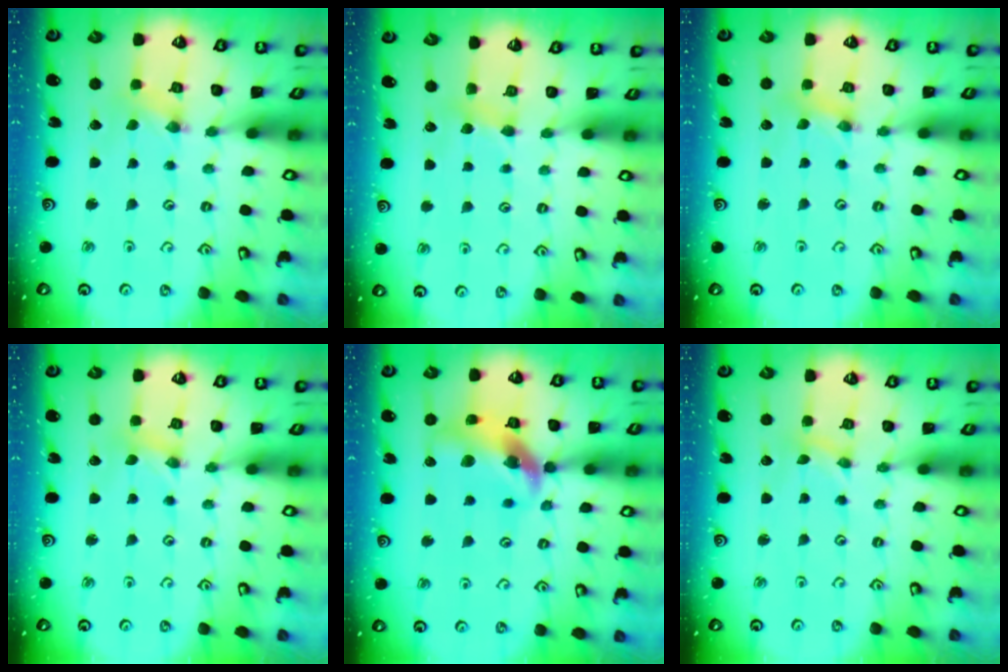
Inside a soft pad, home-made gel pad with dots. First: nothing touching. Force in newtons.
{"total": 4.3, "press": 4.2, "slide": 0.5}
{"total": 1.5, "press": 1.5, "slide": 0.1}
{"total": 0.0}
{"total": 16.6, "press": 16.4, "slide": 2.2}
{"total": 0.0}